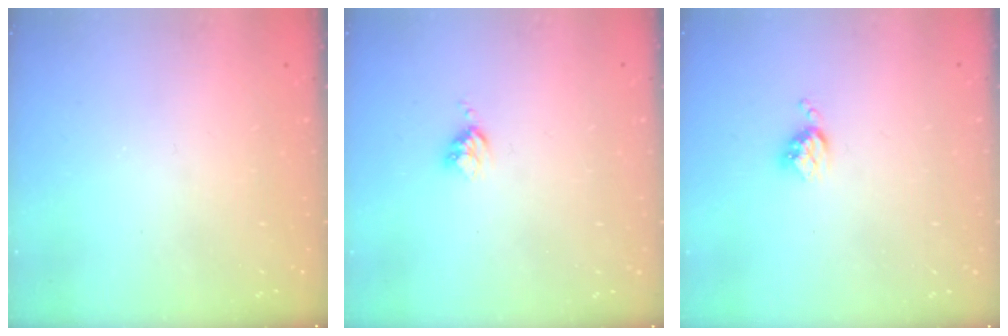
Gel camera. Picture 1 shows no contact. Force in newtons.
{"total": 3.4, "press": 3.4, "slide": 0.4}
{"total": 3.8, "press": 3.8, "slide": 0.4}